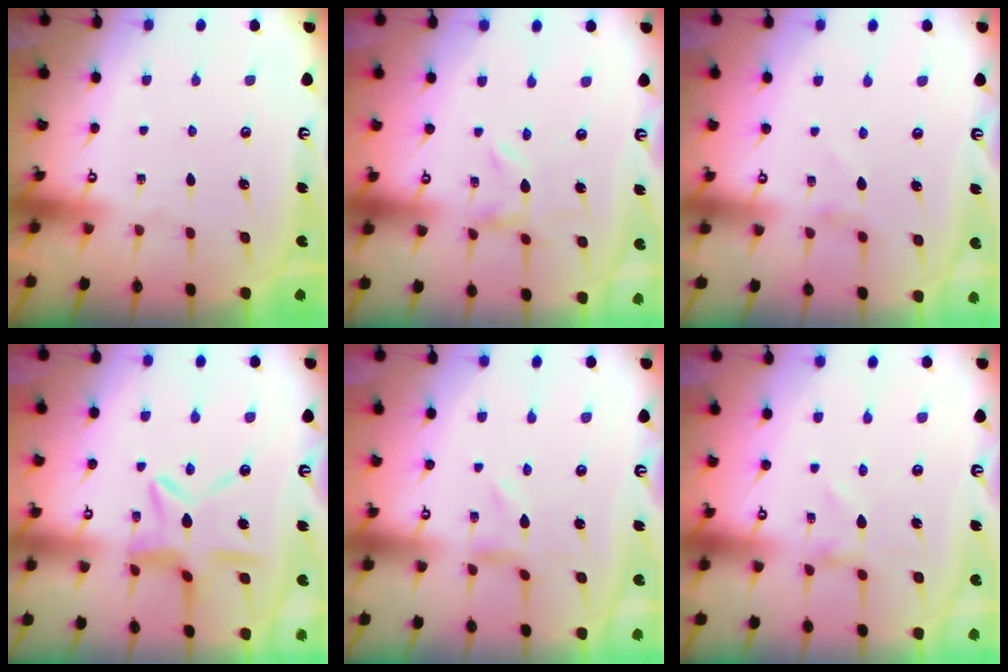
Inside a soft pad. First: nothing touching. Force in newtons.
{"total": 0.0}
{"total": 0.0}
{"total": 9.9, "press": 9.8, "slide": 0.8}
{"total": 0.0}
{"total": 0.9, "press": 0.9, "slide": 0.1}